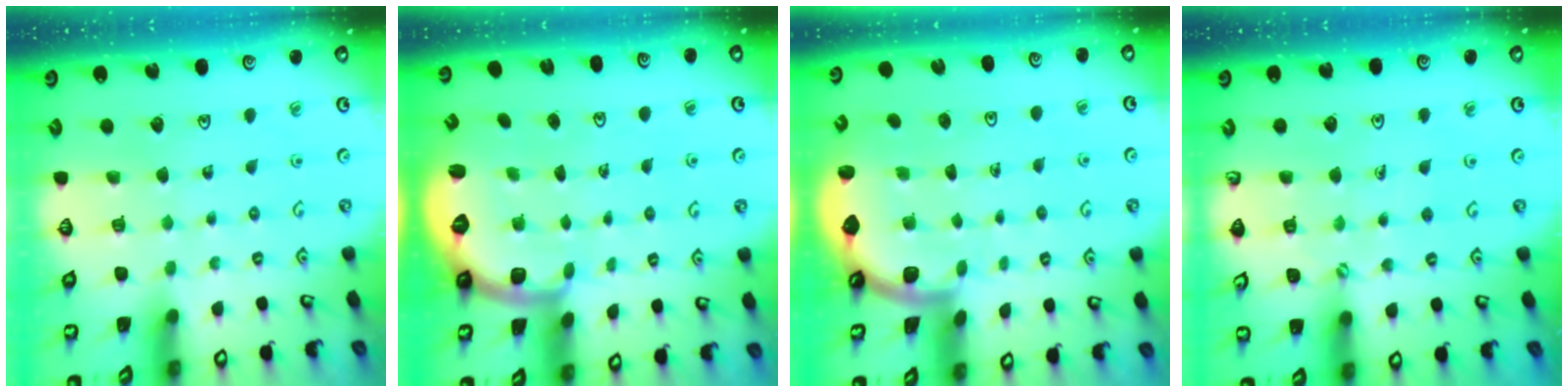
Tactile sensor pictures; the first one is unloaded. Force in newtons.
{"total": 1.8, "press": 1.8, "slide": 0.4}
{"total": 1.6, "press": 1.6, "slide": 0.1}
{"total": 1.4, "press": 1.3, "slide": 0.3}